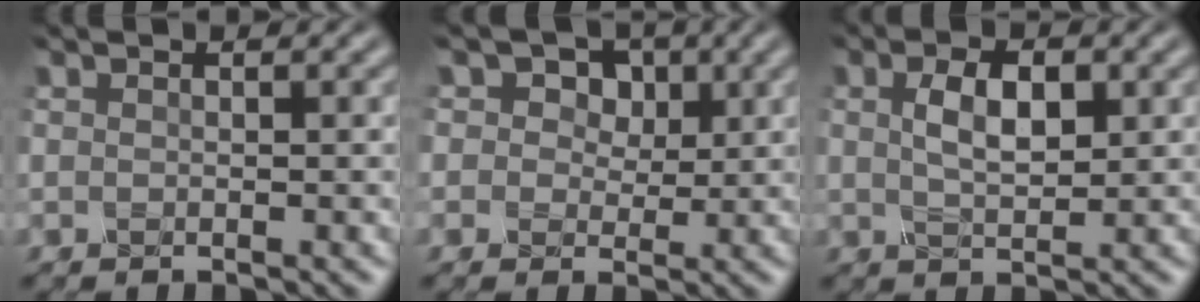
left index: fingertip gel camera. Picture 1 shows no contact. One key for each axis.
{"total": 5.8, "fx": 2.5, "fy": 4.4, "fz": 2.8, "tx": -0.055, "ty": 0.005, "tz": 0.028}
{"total": 3.3, "fx": 0.4, "fy": 1.7, "fz": 2.9, "tx": -0.060, "ty": 0.003, "tz": 0.009}